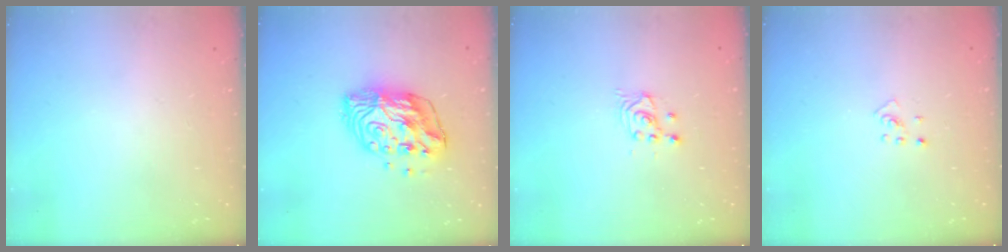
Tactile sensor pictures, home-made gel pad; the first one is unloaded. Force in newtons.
{"total": 13.2, "press": 13.2, "slide": 1.1}
{"total": 2.6, "press": 2.5, "slide": 0.3}
{"total": 2.7, "press": 2.6, "slide": 0.6}